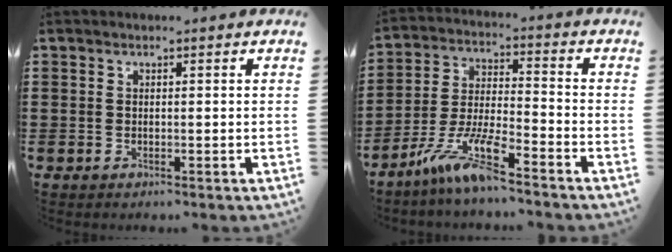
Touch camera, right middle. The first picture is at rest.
{"total": 9.2, "force": [-7.0, 0.9, 6.0], "torque": [-0.133, -0.007, -0.137]}